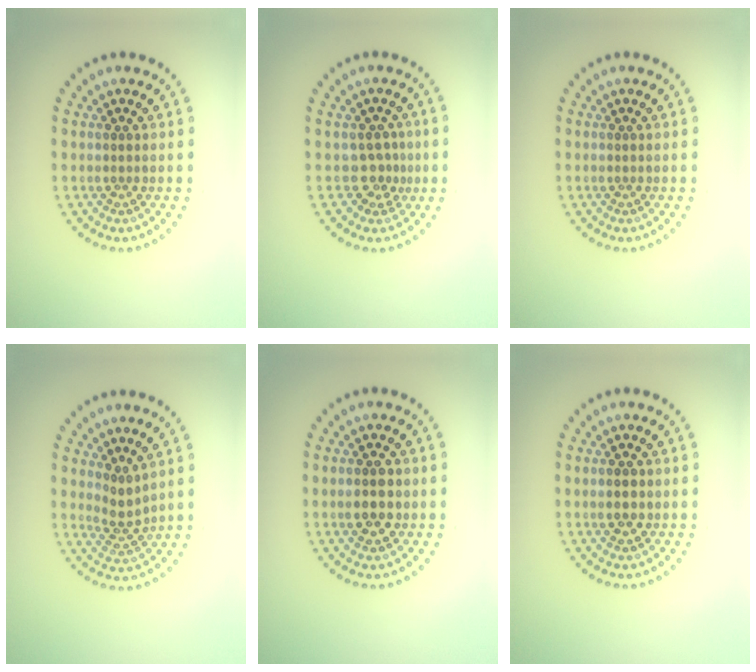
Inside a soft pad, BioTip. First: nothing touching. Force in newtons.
{"total": 2.2, "press": 1.4, "slide": 1.7}
{"total": 0.0}
{"total": 2.1, "press": 1.4, "slide": 1.6}
{"total": 2.3, "press": 2.3, "slide": 0.1}
{"total": 1.4, "press": 1.4, "slide": 0.1}